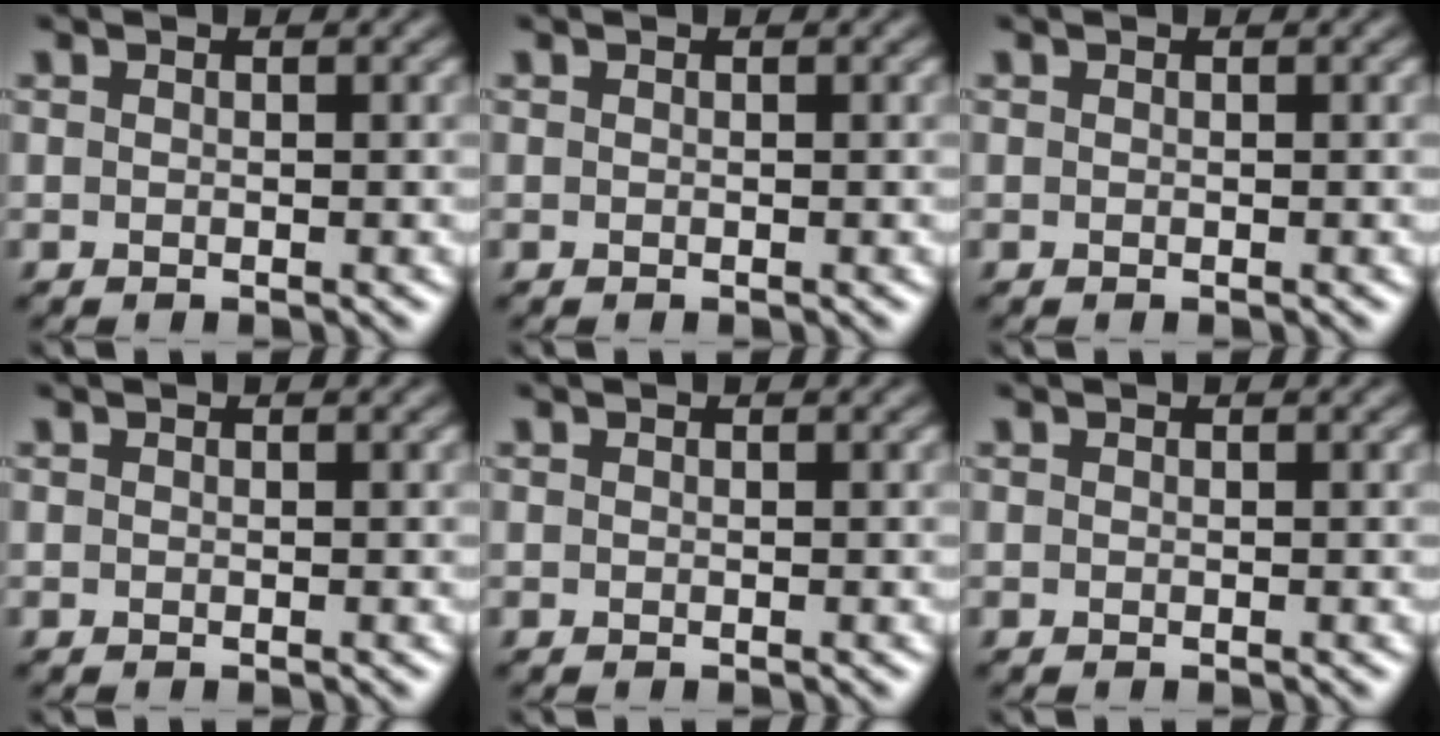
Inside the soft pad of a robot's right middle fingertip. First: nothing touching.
{"total": 0.0}
{"total": 0.0}
{"total": 0.0}
{"total": 0.0}
{"total": 0.0}